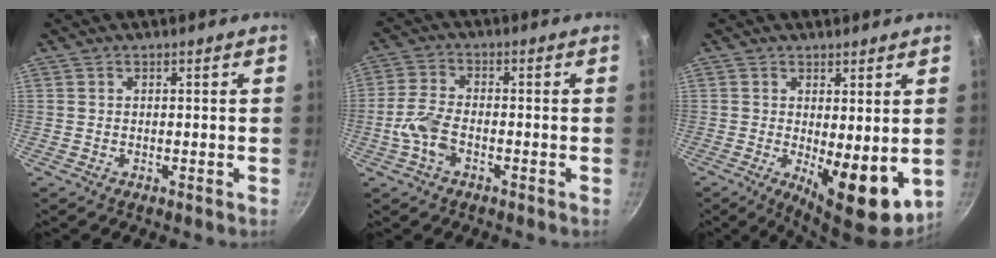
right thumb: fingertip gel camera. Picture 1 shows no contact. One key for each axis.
{"total": 6.3, "fx": -2.3, "fy": 3.5, "fz": 4.7, "tx": -0.100, "ty": 0.021, "tz": -0.054}
{"total": 10.3, "fx": -0.9, "fy": 4.0, "fz": 9.5, "tx": -0.116, "ty": -0.016, "tz": 0.000}